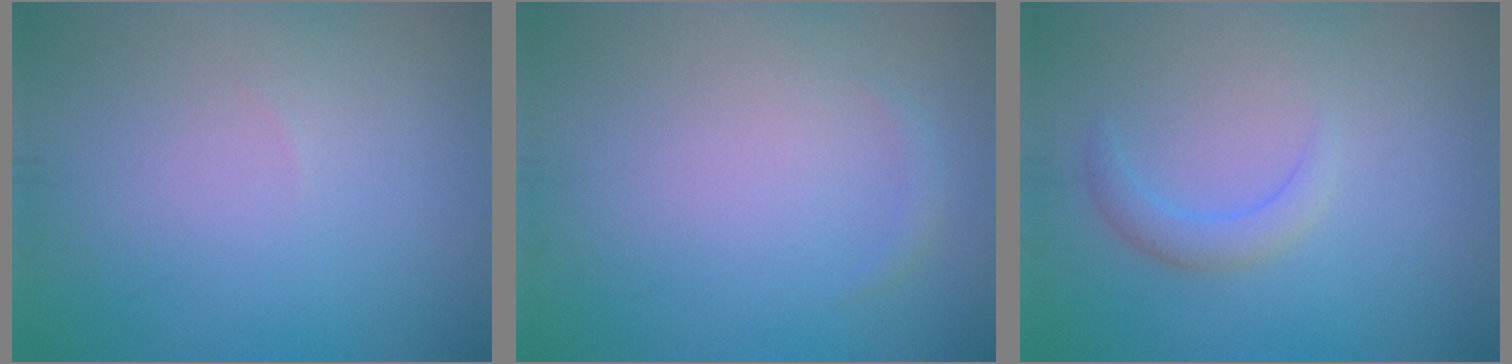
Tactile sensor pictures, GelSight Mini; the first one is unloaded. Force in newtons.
{"total": 0.7, "press": 0.7, "slide": 0.1}
{"total": 1.8, "press": 1.8, "slide": 0.2}